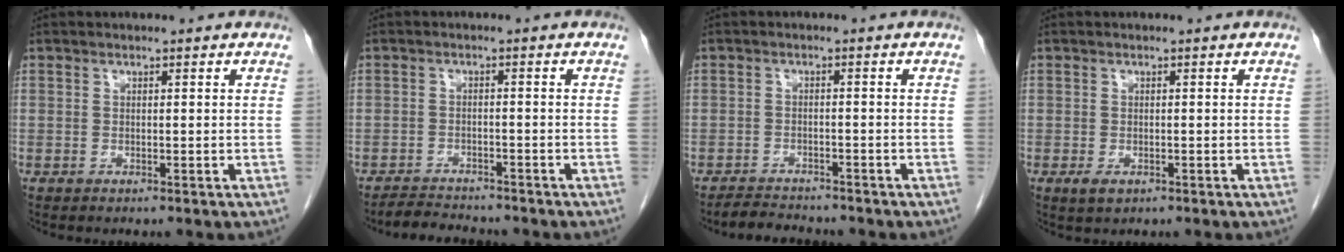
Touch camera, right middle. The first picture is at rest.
{"total": 4.0, "force": [-3.9, 0.8, 0.5], "torque": [-0.012, -0.012, -0.066]}
{"total": 3.7, "force": [-3.6, 0.9, 0.5], "torque": [-0.013, -0.010, -0.060]}
{"total": 1.8, "force": [-0.8, 0.9, 1.3], "torque": [-0.023, -0.001, -0.007]}